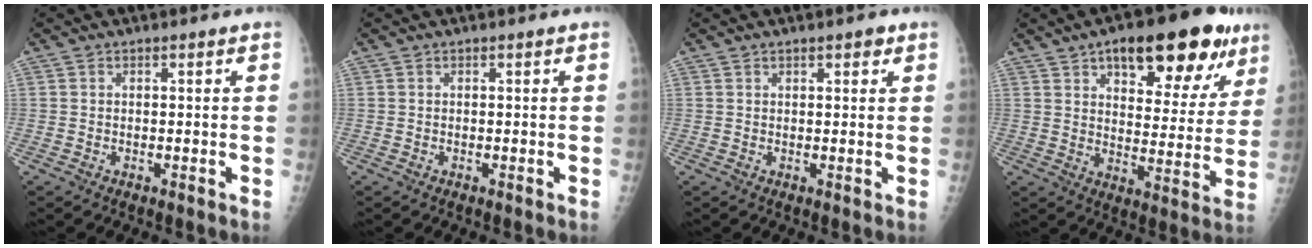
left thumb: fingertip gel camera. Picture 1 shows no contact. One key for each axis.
{"total": 0.0}
{"total": 1.9, "fx": 1.2, "fy": 0.8, "fz": 1.2, "tx": -0.009, "ty": -0.003, "tz": 0.014}
{"total": 20.8, "fx": 11.5, "fy": 9.0, "fz": 14.9, "tx": -0.154, "ty": -0.026, "tz": 0.163}